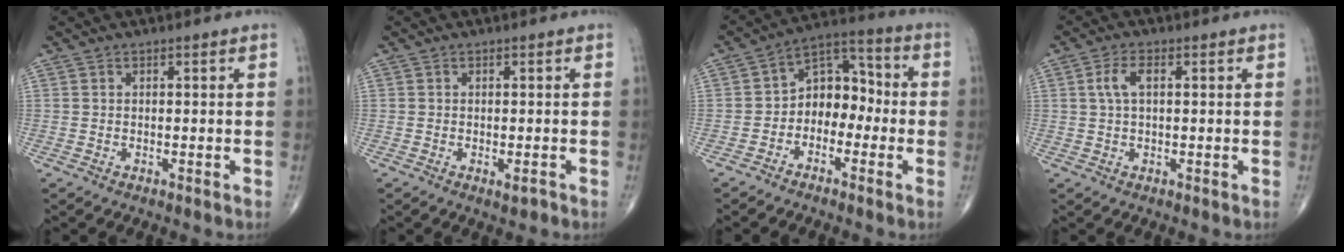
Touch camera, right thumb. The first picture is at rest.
{"total": 1.3, "force": [-0.6, 0.4, 1.1], "torque": [-0.011, -0.002, -0.006]}
{"total": 9.2, "force": [-2.0, 6.7, 6.0], "torque": [-0.057, 0.047, -0.052]}
{"total": 3.8, "force": [0.8, 1.8, 3.2], "torque": [-0.075, 0.009, 0.015]}